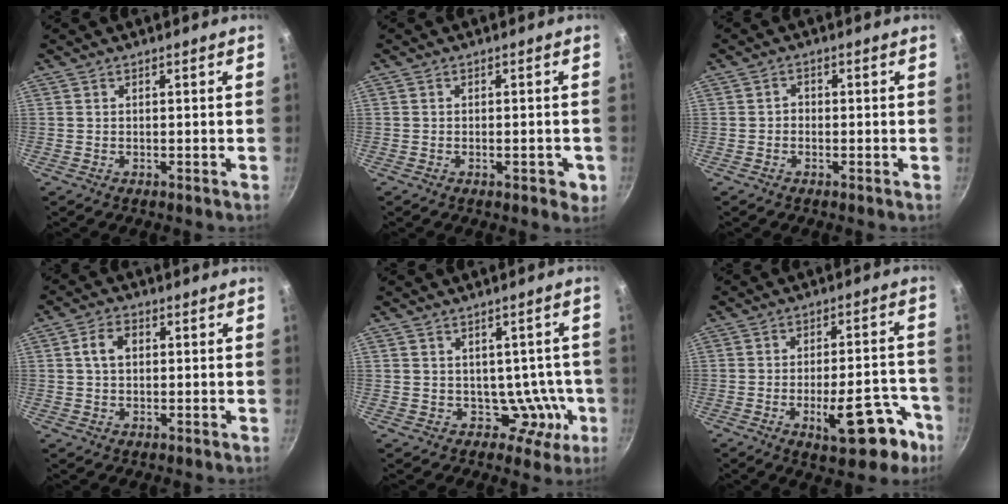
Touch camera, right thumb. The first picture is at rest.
{"total": 3.6, "force": [-1.2, 1.5, 3.0], "torque": [-0.029, -0.001, -0.016]}
{"total": 1.4, "force": [-0.4, 1.1, 0.7], "torque": [-0.008, 0.008, -0.010]}
{"total": 4.6, "force": [0.8, 3.2, 3.3], "torque": [-0.048, 0.011, 0.010]}
{"total": 6.0, "force": [-1.2, 5.2, 2.6], "torque": [0.023, 0.023, -0.003]}
{"total": 13.6, "force": [-6.2, 5.7, 10.7], "torque": [-0.104, 0.041, -0.075]}